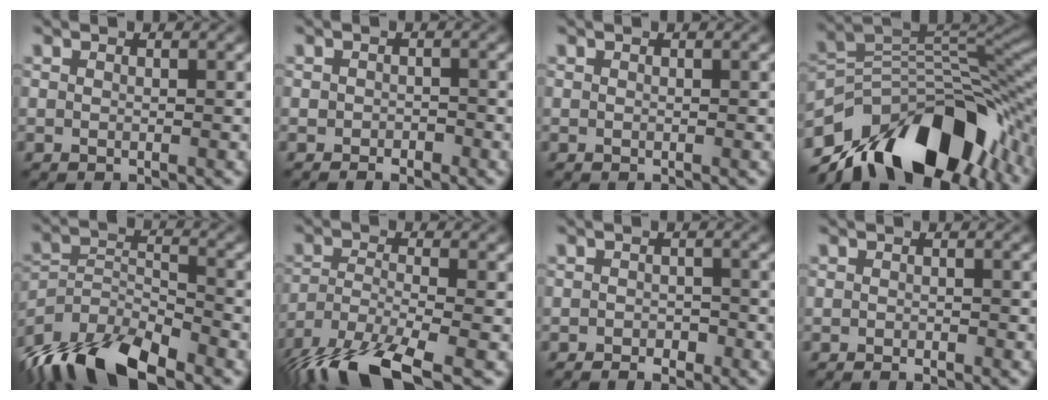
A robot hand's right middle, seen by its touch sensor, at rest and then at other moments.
{"total": 1.2, "force": [-0.9, 0.7, 0.4], "torque": [-0.005, 0.000, -0.017]}
{"total": 0.0}
{"total": 14.2, "force": [-9.2, 6.8, 8.4], "torque": [-0.129, 0.024, -0.167]}
{"total": 11.0, "force": [-8.6, 3.8, 5.8], "torque": [-0.111, -0.004, -0.167]}
{"total": 9.3, "force": [-6.7, 2.5, 6.0], "torque": [-0.122, -0.016, -0.131]}
{"total": 1.5, "force": [-1.2, 0.7, 0.7], "torque": [-0.008, 0.000, -0.021]}
{"total": 0.6, "force": [-0.5, 0.1, 0.3], "torque": [-0.002, -0.001, -0.008]}